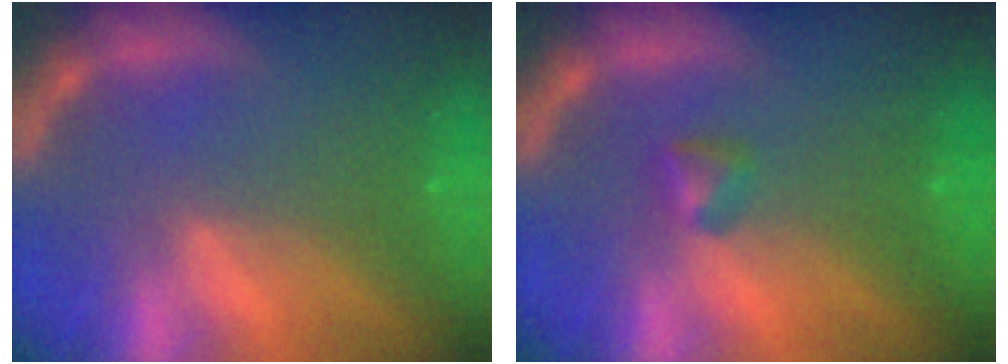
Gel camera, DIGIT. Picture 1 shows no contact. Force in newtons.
{"total": 1.4}